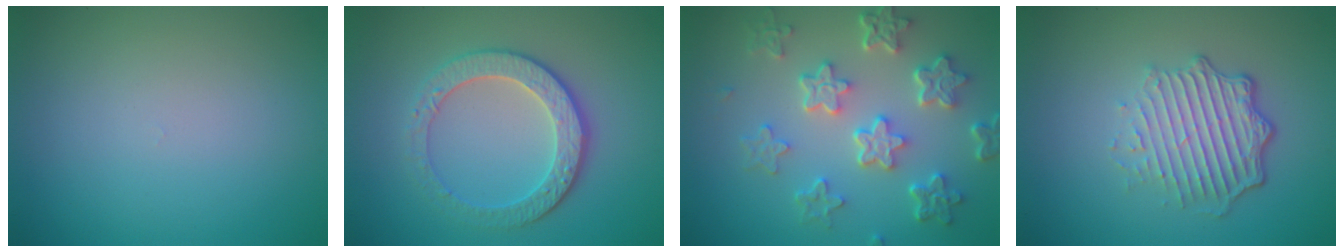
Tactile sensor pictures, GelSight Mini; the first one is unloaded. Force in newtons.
{"total": 4.2, "press": 3.5, "slide": 2.3}
{"total": 5.8, "press": 4.4, "slide": 3.8}
{"total": 5.2, "press": 3.6, "slide": 3.8}